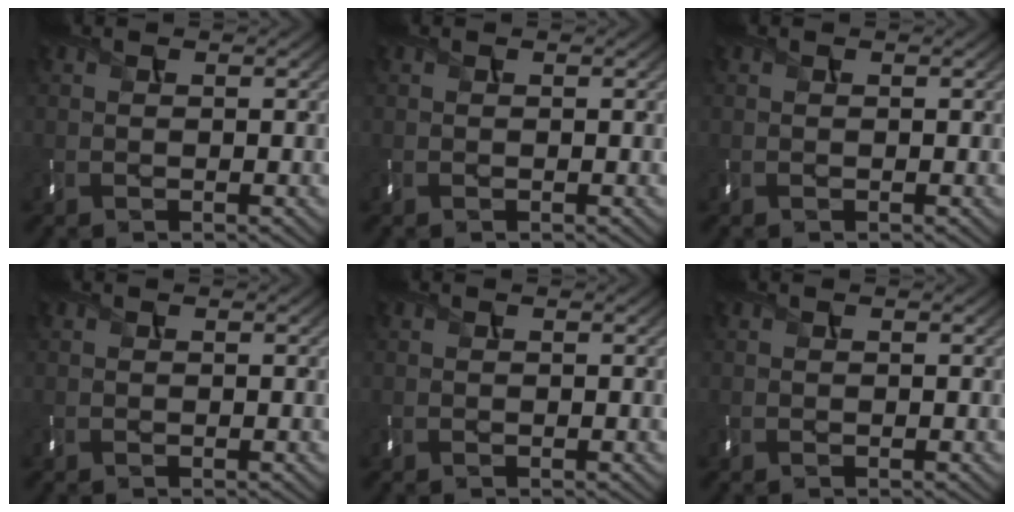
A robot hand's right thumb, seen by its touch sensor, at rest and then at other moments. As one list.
[{"total": 0.0}, {"total": 0.0}, {"total": 0.0}, {"total": 0.0}, {"total": 0.0}]